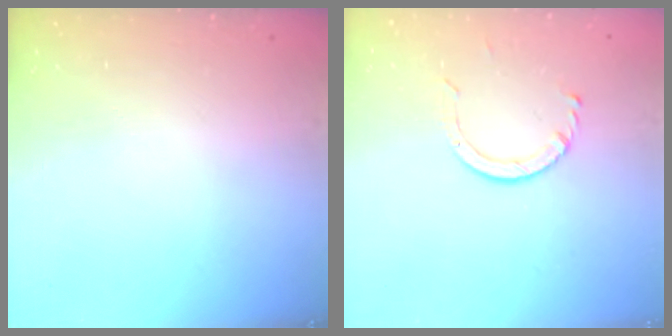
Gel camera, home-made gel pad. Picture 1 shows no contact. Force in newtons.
{"total": 4.6, "press": 4.5, "slide": 0.5}